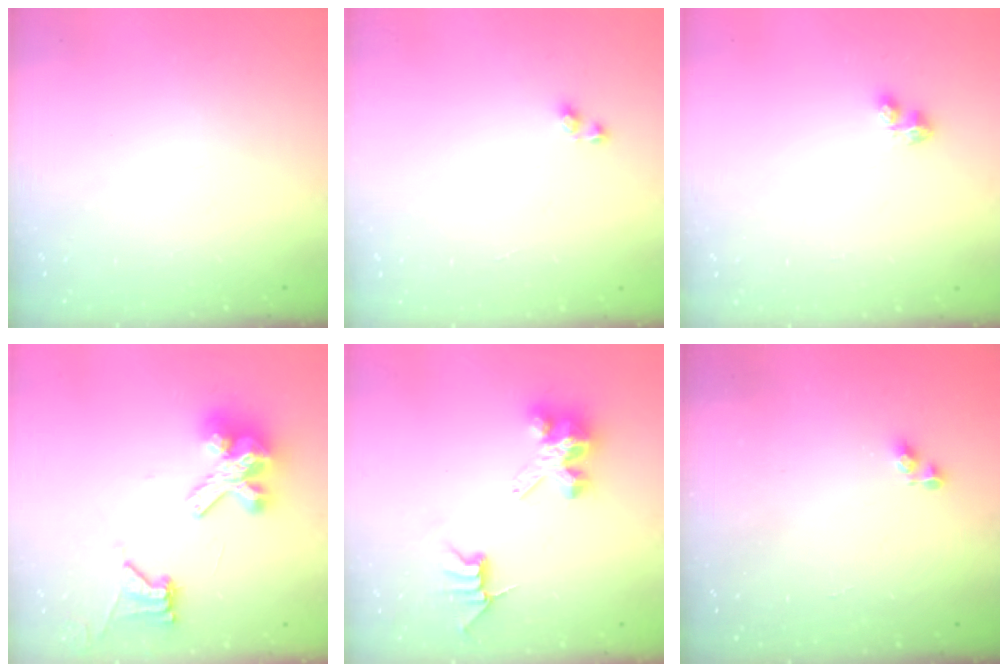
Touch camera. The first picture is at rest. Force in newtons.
{"total": 2.9, "press": 2.9, "slide": 0.2}
{"total": 3.1, "press": 3.0, "slide": 0.5}
{"total": 14.3, "press": 14.2, "slide": 1.7}
{"total": 8.3, "press": 8.3, "slide": 0.5}
{"total": 4.1, "press": 4.1, "slide": 0.5}